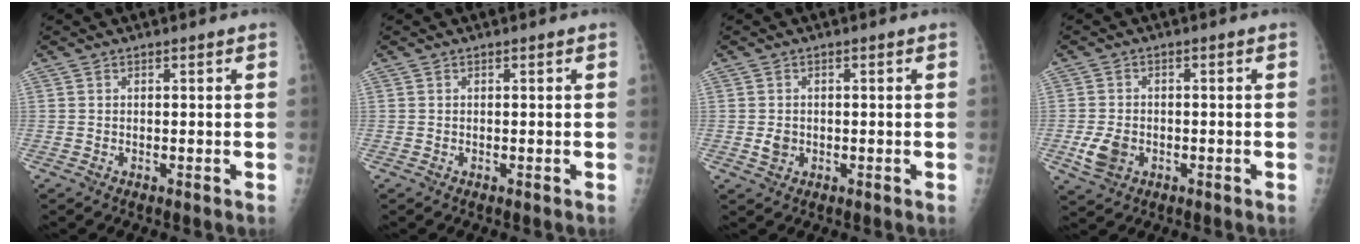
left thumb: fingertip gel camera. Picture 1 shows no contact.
{"total": 0.0}
{"total": 2.2, "force": [-0.4, 1.9, 1.0], "torque": [-0.009, 0.001, -0.003]}
{"total": 5.1, "force": [-1.7, 3.7, 3.0], "torque": [-0.055, 0.002, -0.024]}